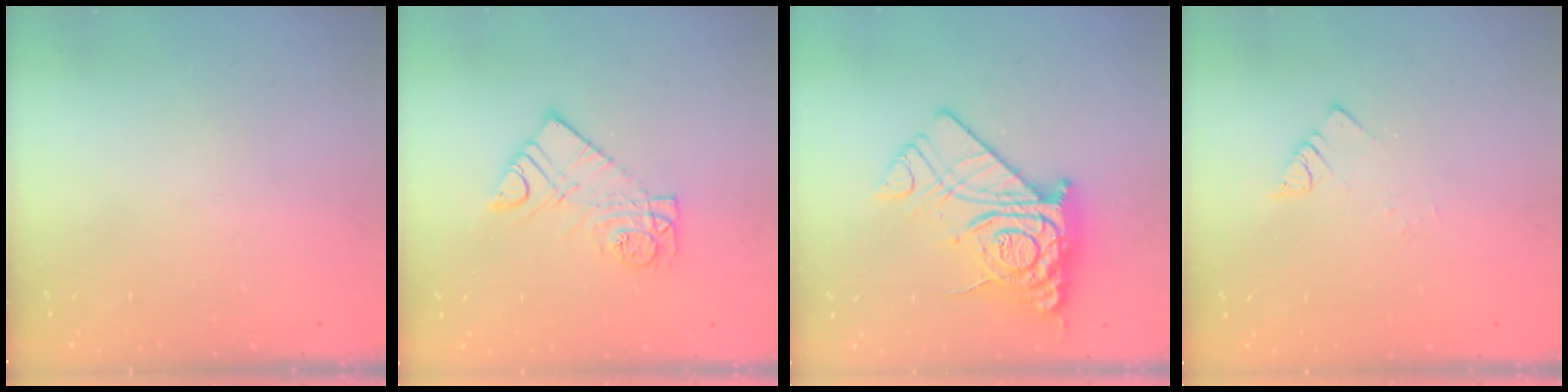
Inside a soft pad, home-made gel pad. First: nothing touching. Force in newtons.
{"total": 10.5, "press": 10.4, "slide": 0.9}
{"total": 21.4, "press": 21.3, "slide": 2.0}
{"total": 2.8, "press": 2.8, "slide": 0.3}